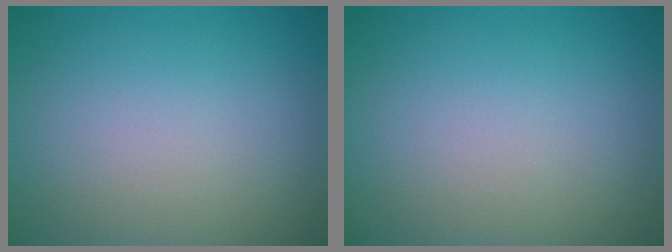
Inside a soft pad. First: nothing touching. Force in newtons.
{"total": 0.0}